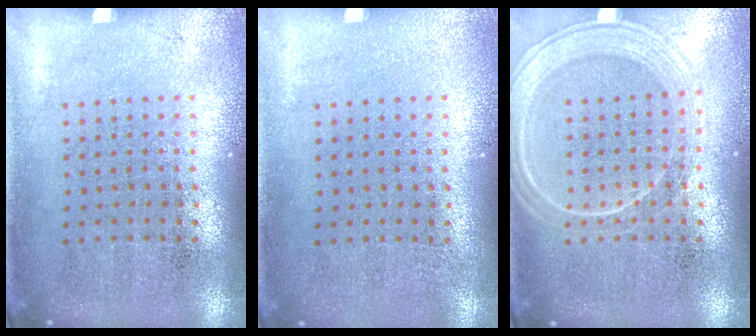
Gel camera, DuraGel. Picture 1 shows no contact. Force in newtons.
{"total": 0.0}
{"total": 2.8, "press": 2.8, "slide": 0.5}